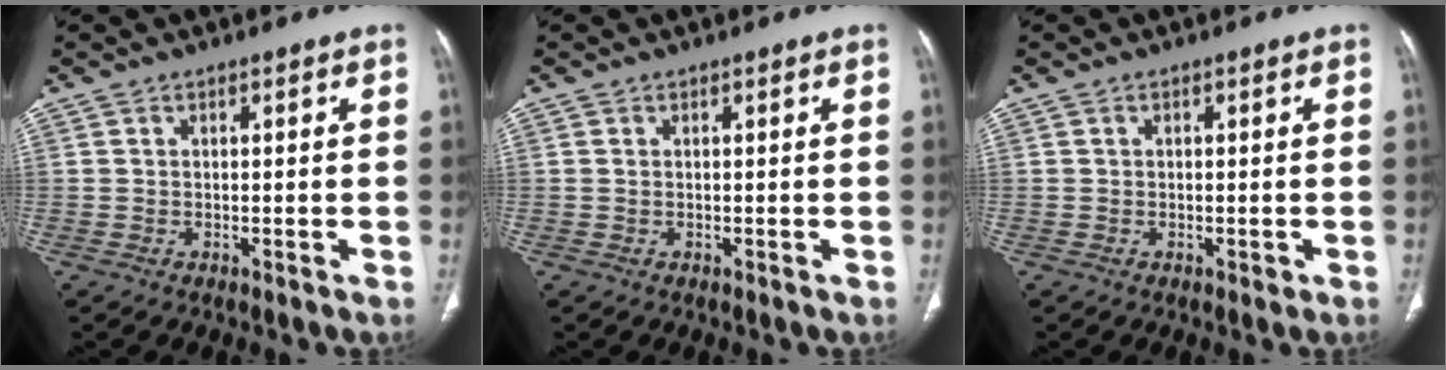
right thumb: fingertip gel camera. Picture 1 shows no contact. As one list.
[{"total": 0.0}, {"total": 0.6, "force": [-0.1, 0.5, 0.4], "torque": [-0.005, 0.000, -0.001]}]